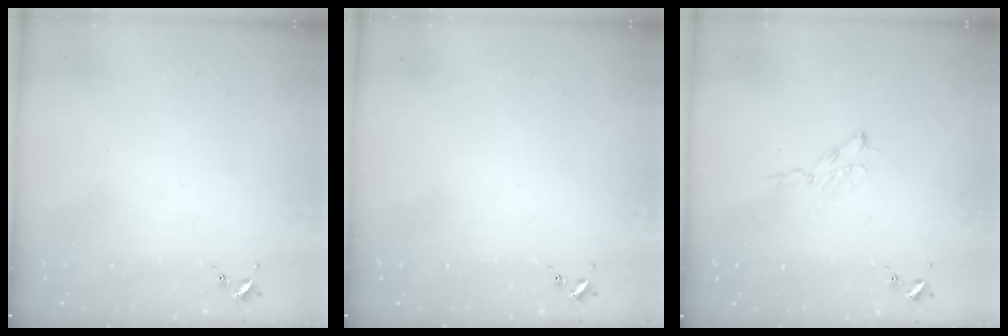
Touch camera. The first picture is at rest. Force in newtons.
{"total": 0.0}
{"total": 2.9, "press": 2.9, "slide": 0.3}